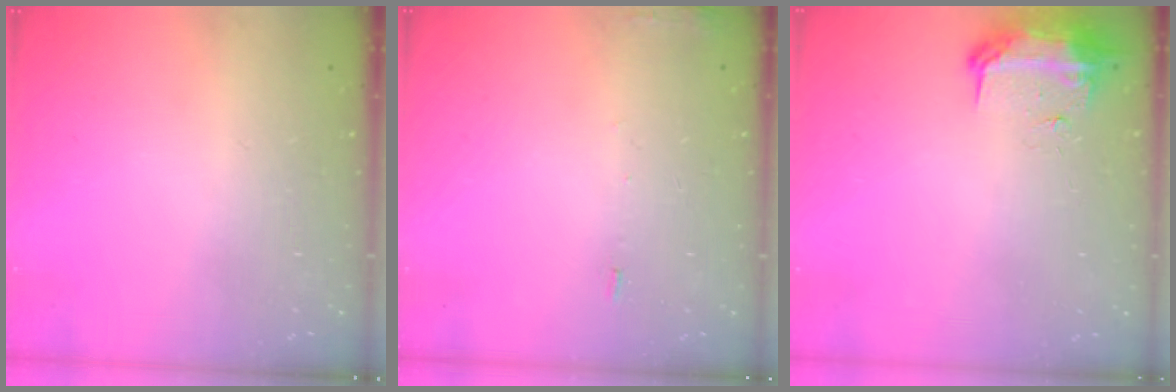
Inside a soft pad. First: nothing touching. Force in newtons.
{"total": 5.0, "press": 4.9, "slide": 0.6}
{"total": 9.1, "press": 9.0, "slide": 0.9}